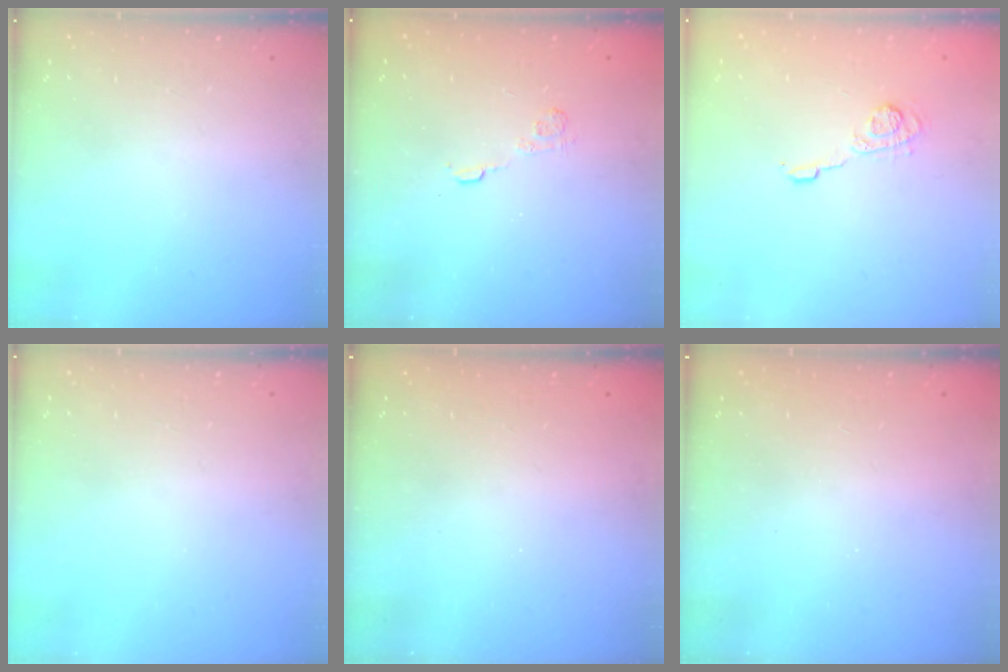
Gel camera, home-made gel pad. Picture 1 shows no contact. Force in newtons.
{"total": 3.0, "press": 2.6, "slide": 1.4}
{"total": 5.9, "press": 5.8, "slide": 1.0}
{"total": 0.0}
{"total": 2.4, "press": 2.2, "slide": 0.8}
{"total": 2.3, "press": 2.2, "slide": 0.7}